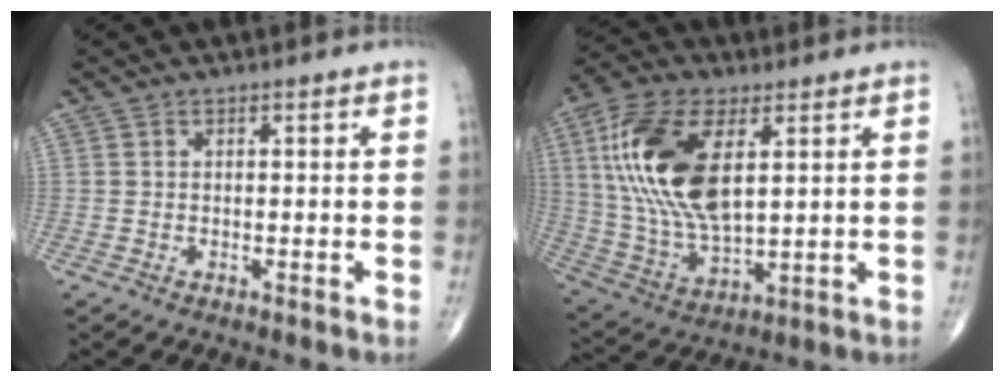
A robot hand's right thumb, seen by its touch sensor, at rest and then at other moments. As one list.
[{"total": 20.0, "force": [5.2, 9.7, 16.6], "torque": [-0.340, -0.015, 0.101]}]